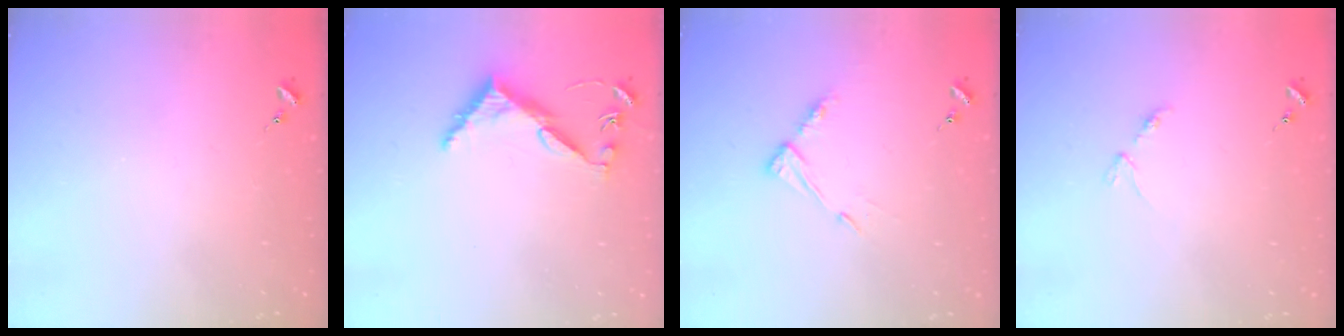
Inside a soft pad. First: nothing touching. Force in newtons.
{"total": 6.2, "press": 6.2, "slide": 0.5}
{"total": 6.8, "press": 6.8, "slide": 0.5}
{"total": 2.8, "press": 2.8, "slide": 0.5}